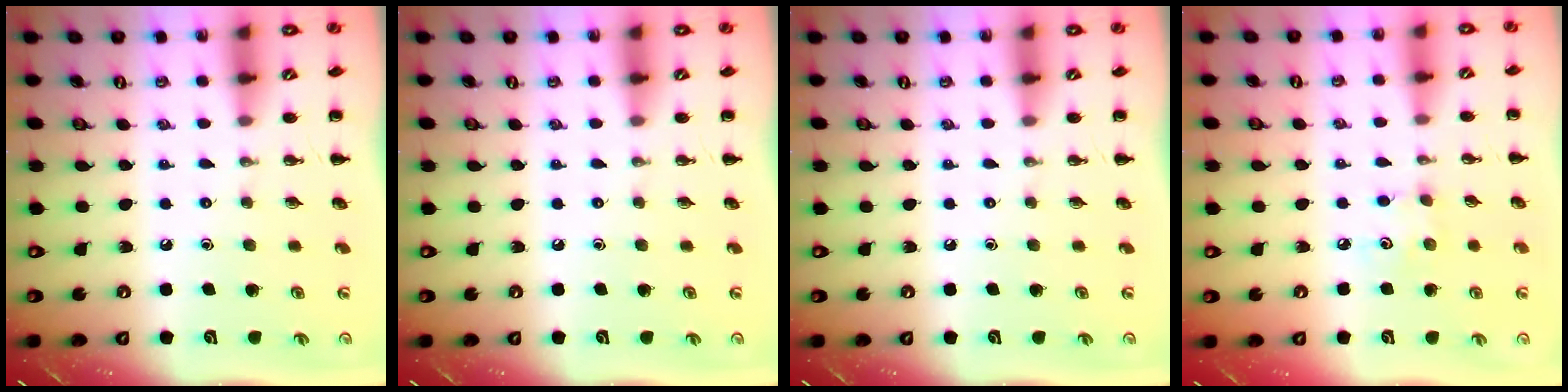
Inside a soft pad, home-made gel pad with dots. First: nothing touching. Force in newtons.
{"total": 0.0}
{"total": 0.0}
{"total": 3.9, "press": 3.8, "slide": 0.9}